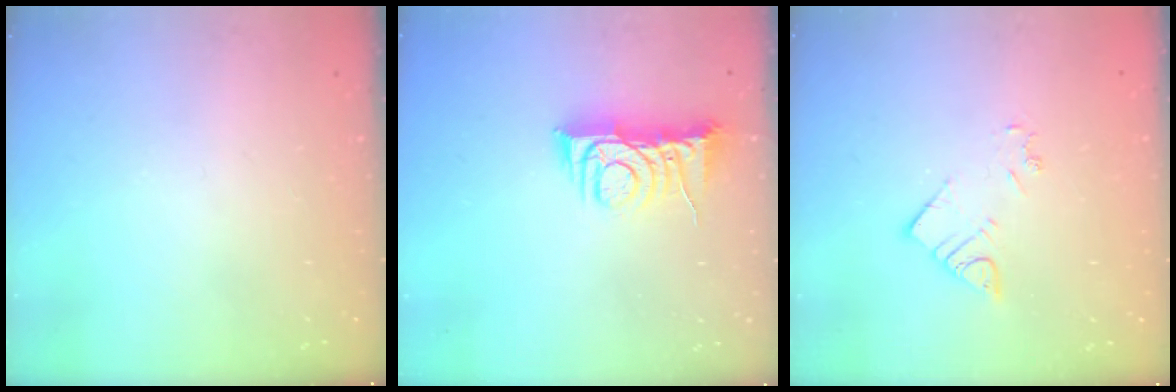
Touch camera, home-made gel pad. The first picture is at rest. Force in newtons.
{"total": 7.3, "press": 7.3, "slide": 0.5}
{"total": 4.4, "press": 4.4, "slide": 0.1}